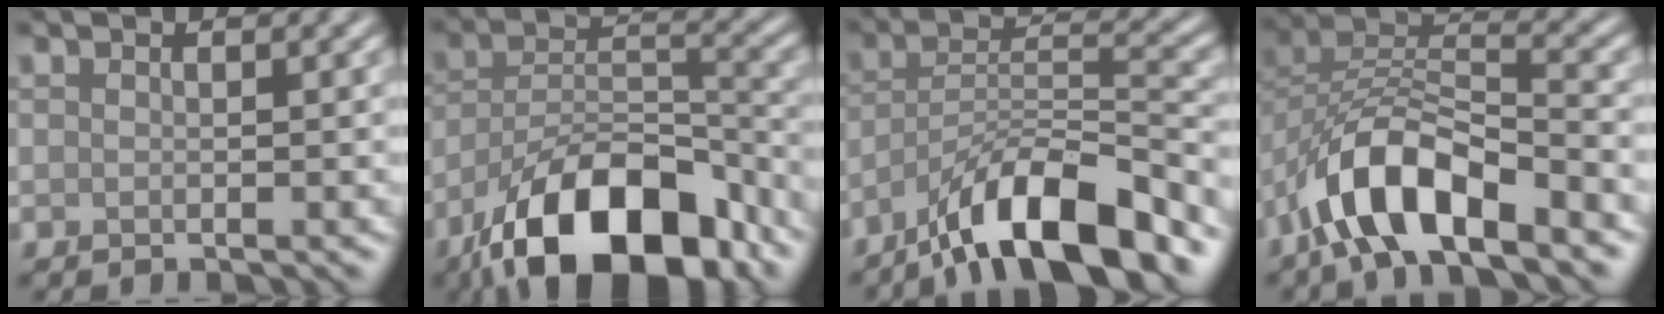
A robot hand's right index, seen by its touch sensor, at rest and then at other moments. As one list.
[{"total": 12.8, "force": [-8.5, 5.2, 8.0], "torque": [-0.130, 0.000, -0.155]}, {"total": 10.3, "force": [-7.3, 2.5, 6.9], "torque": [-0.110, 0.010, -0.133]}, {"total": 9.1, "force": [-5.7, 3.2, 6.4], "torque": [-0.113, 0.014, -0.104]}]